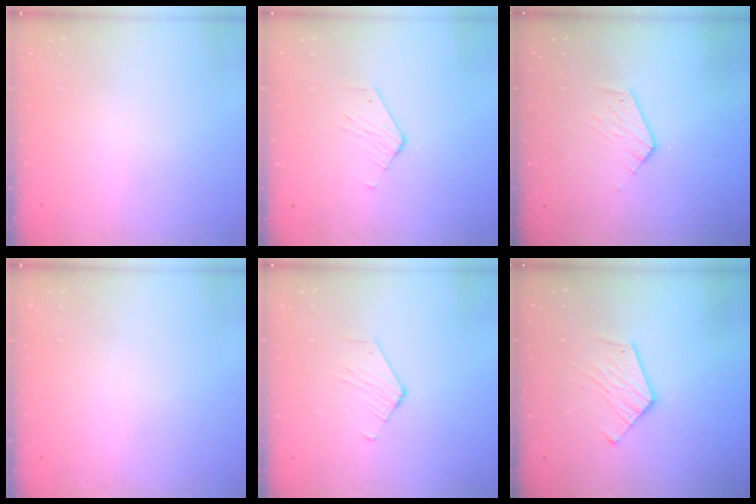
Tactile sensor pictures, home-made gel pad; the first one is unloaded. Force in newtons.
{"total": 2.7, "press": 2.7, "slide": 0.3}
{"total": 5.7, "press": 5.7, "slide": 0.3}
{"total": 0.0}
{"total": 3.2, "press": 3.2, "slide": 0.3}
{"total": 9.8, "press": 9.7, "slide": 0.6}